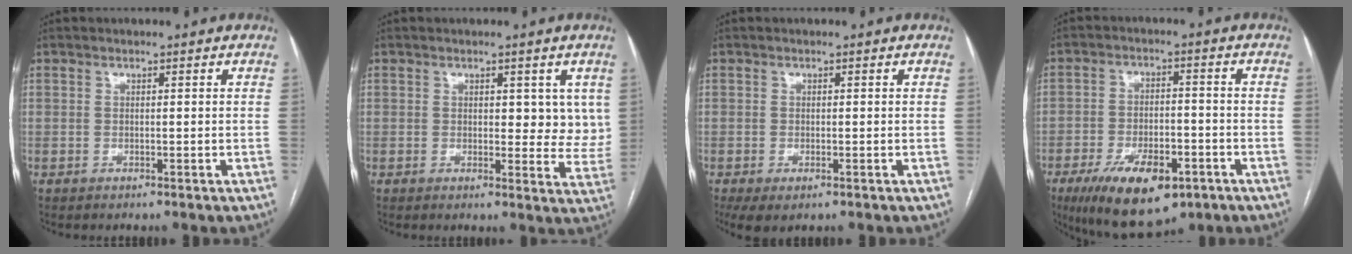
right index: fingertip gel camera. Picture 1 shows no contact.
{"total": 5.5, "force": [2.0, 3.1, 4.0], "torque": [-0.026, -0.006, 0.022]}
{"total": 3.8, "force": [-2.1, 1.6, 2.8], "torque": [-0.047, -0.009, -0.030]}
{"total": 13.6, "force": [-7.7, 5.7, 9.6], "torque": [-0.164, -0.008, -0.116]}